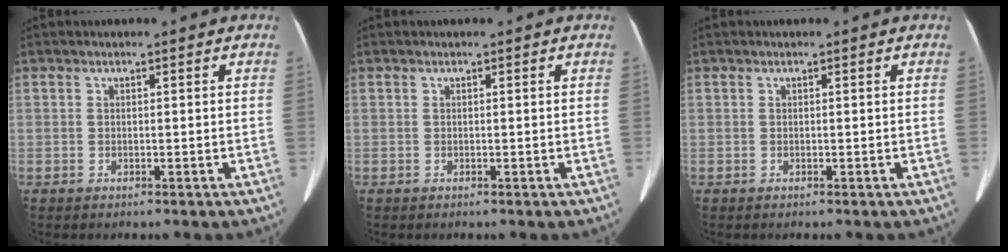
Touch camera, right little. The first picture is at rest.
{"total": 0.0}
{"total": 0.0}